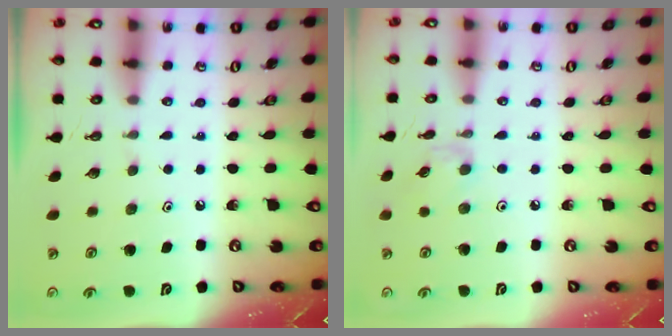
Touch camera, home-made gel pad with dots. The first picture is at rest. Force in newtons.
{"total": 3.3, "press": 3.3, "slide": 0.5}